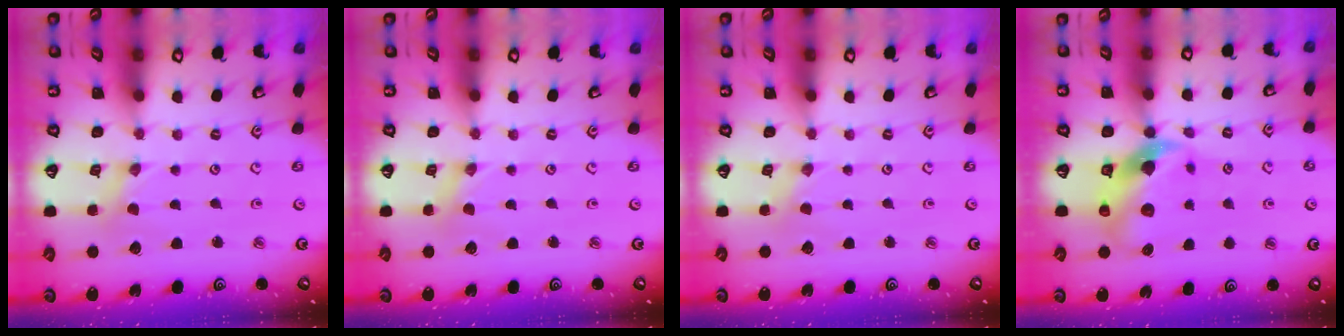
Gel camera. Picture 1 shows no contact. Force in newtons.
{"total": 0.0}
{"total": 0.0}
{"total": 10.8, "press": 10.7, "slide": 1.7}